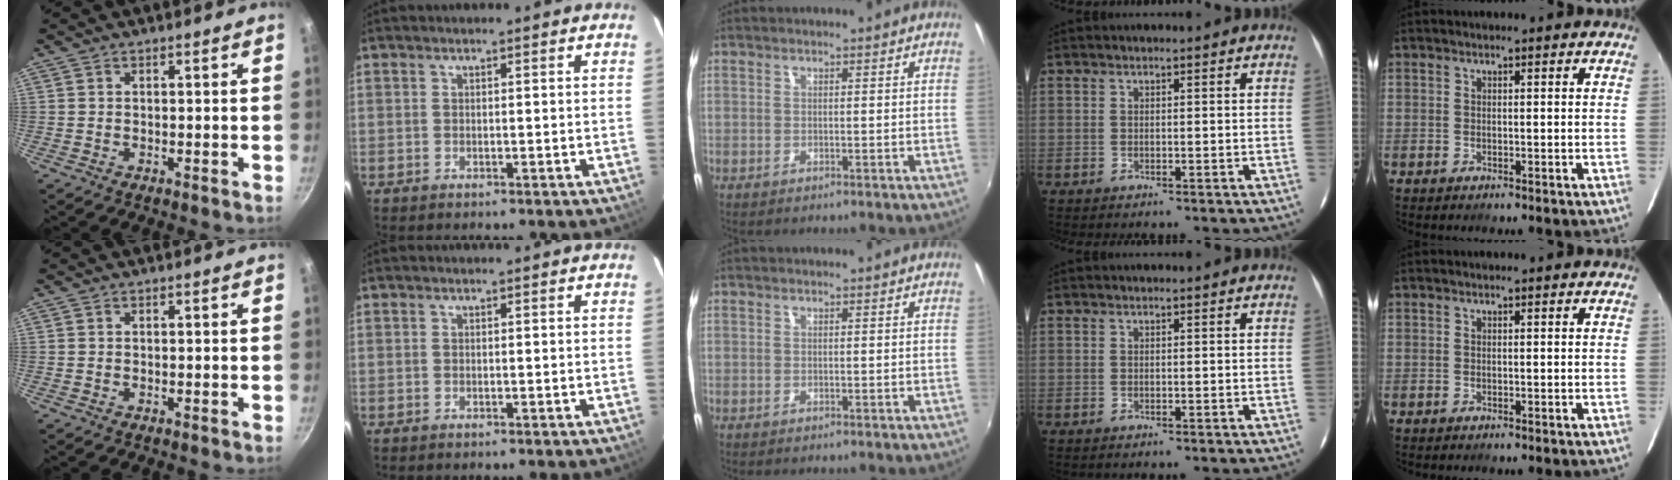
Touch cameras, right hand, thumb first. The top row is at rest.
{}